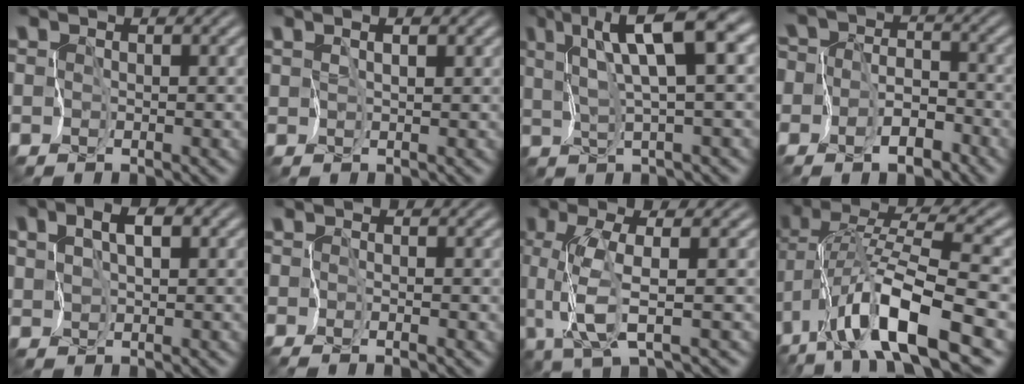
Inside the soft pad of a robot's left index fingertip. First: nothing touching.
{"total": 1.3, "force": [0.8, 0.0, 1.0], "torque": [-0.020, 0.003, 0.016]}
{"total": 8.6, "force": [4.4, 1.2, 7.2], "torque": [-0.151, 0.016, 0.077]}
{"total": 5.2, "force": [-2.5, 4.1, 2.1], "torque": [-0.031, 0.008, -0.064]}
{"total": 4.0, "force": [1.6, 2.2, 2.9], "torque": [-0.059, 0.012, 0.024]}
{"total": 0.9, "force": [-0.4, -0.7, 0.1], "torque": [-0.013, -0.001, -0.018]}
{"total": 4.2, "force": [0.4, -0.1, 4.1], "torque": [-0.105, -0.002, 0.002]}
{"total": 10.3, "force": [-4.4, 1.9, 9.1], "torque": [-0.172, 0.022, -0.090]}